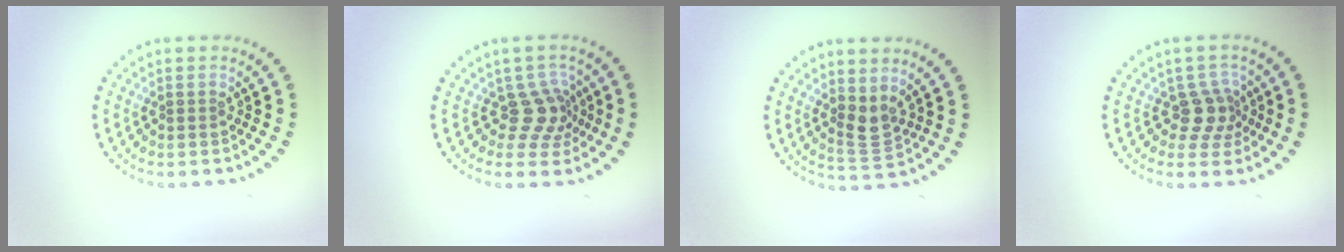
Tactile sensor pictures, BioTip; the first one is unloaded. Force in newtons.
{"total": 3.0, "press": 2.2, "slide": 2.0}
{"total": 2.0, "press": 1.6, "slide": 1.2}
{"total": 2.8, "press": 2.1, "slide": 1.8}